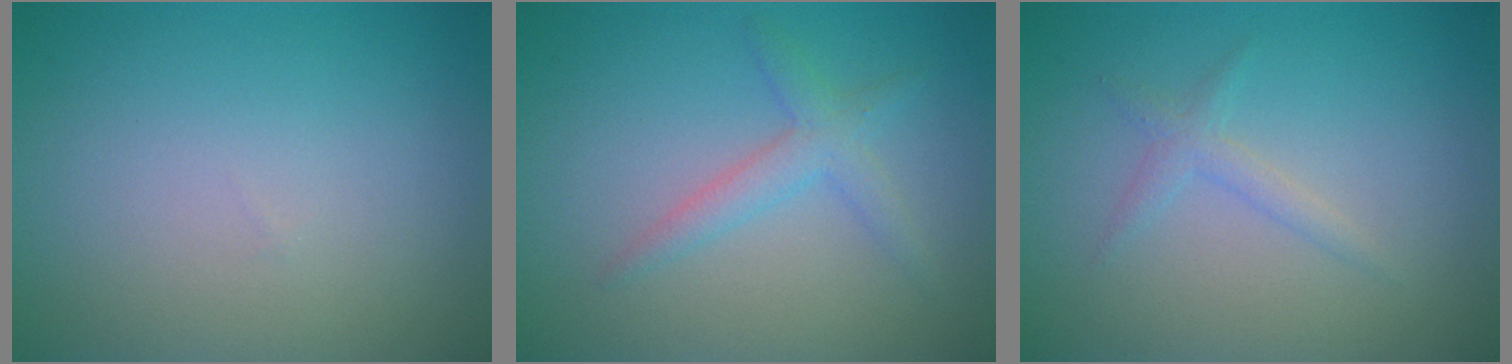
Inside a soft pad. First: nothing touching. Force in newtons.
{"total": 2.3, "press": 2.3, "slide": 0.1}
{"total": 1.3, "press": 1.3, "slide": 0.1}